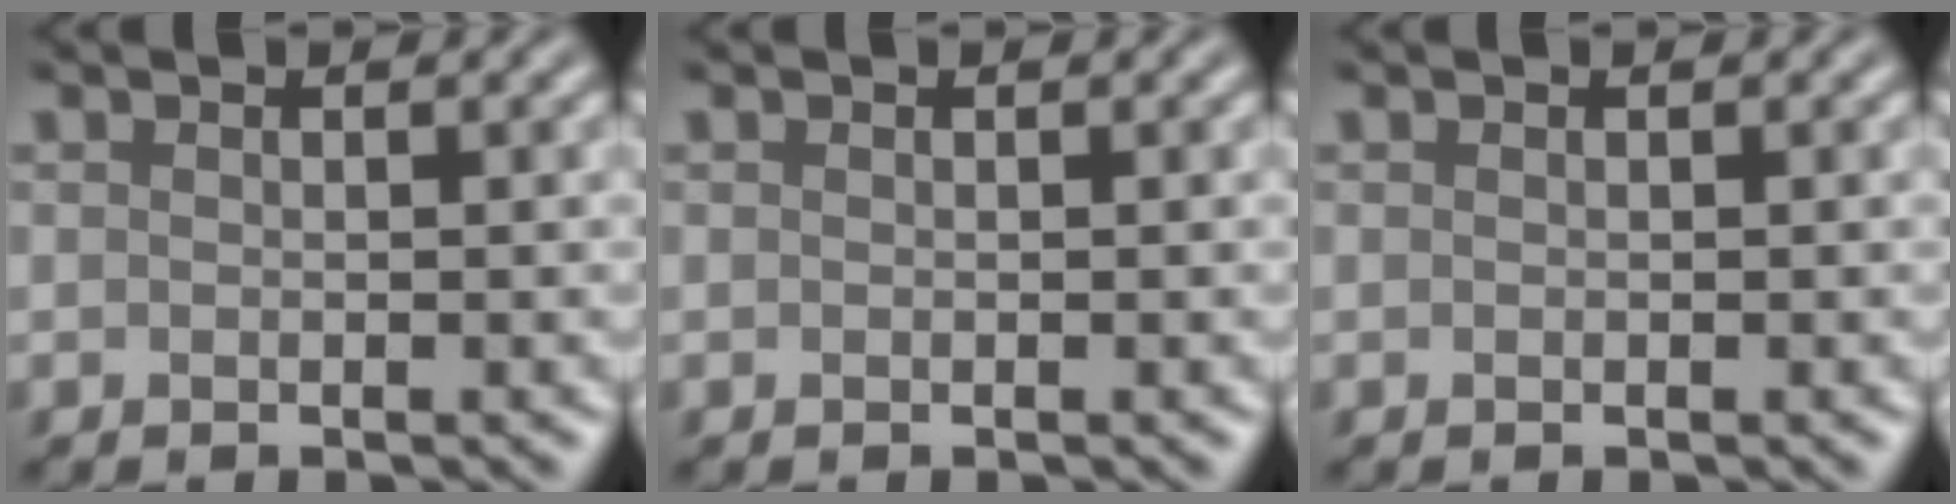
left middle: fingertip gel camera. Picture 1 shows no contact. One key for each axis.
{"total": 0.0}
{"total": 0.0}